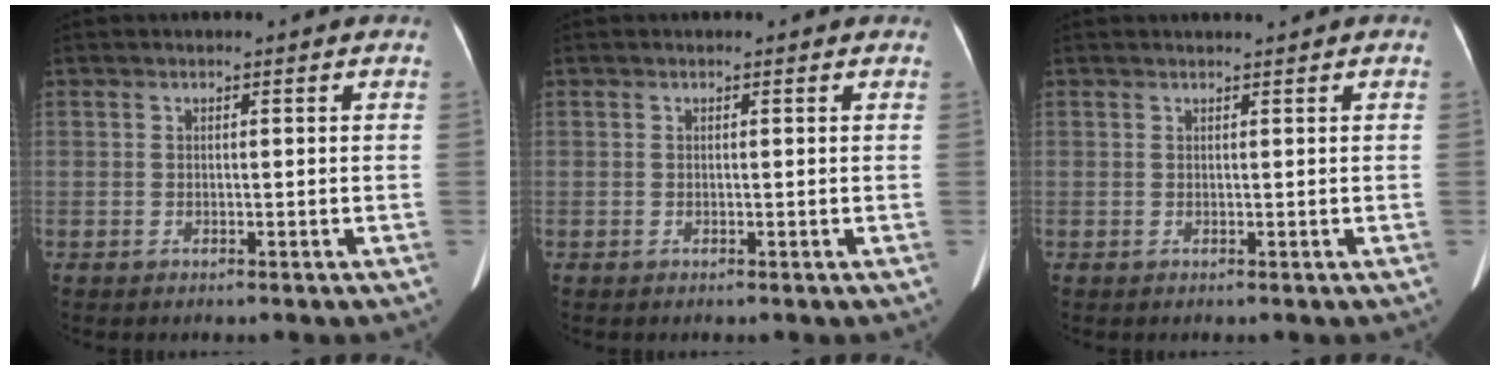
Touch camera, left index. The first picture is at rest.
{"total": 0.0}
{"total": 0.8, "force": [0.7, -0.1, 0.2], "torque": [-0.004, 0.004, 0.014]}